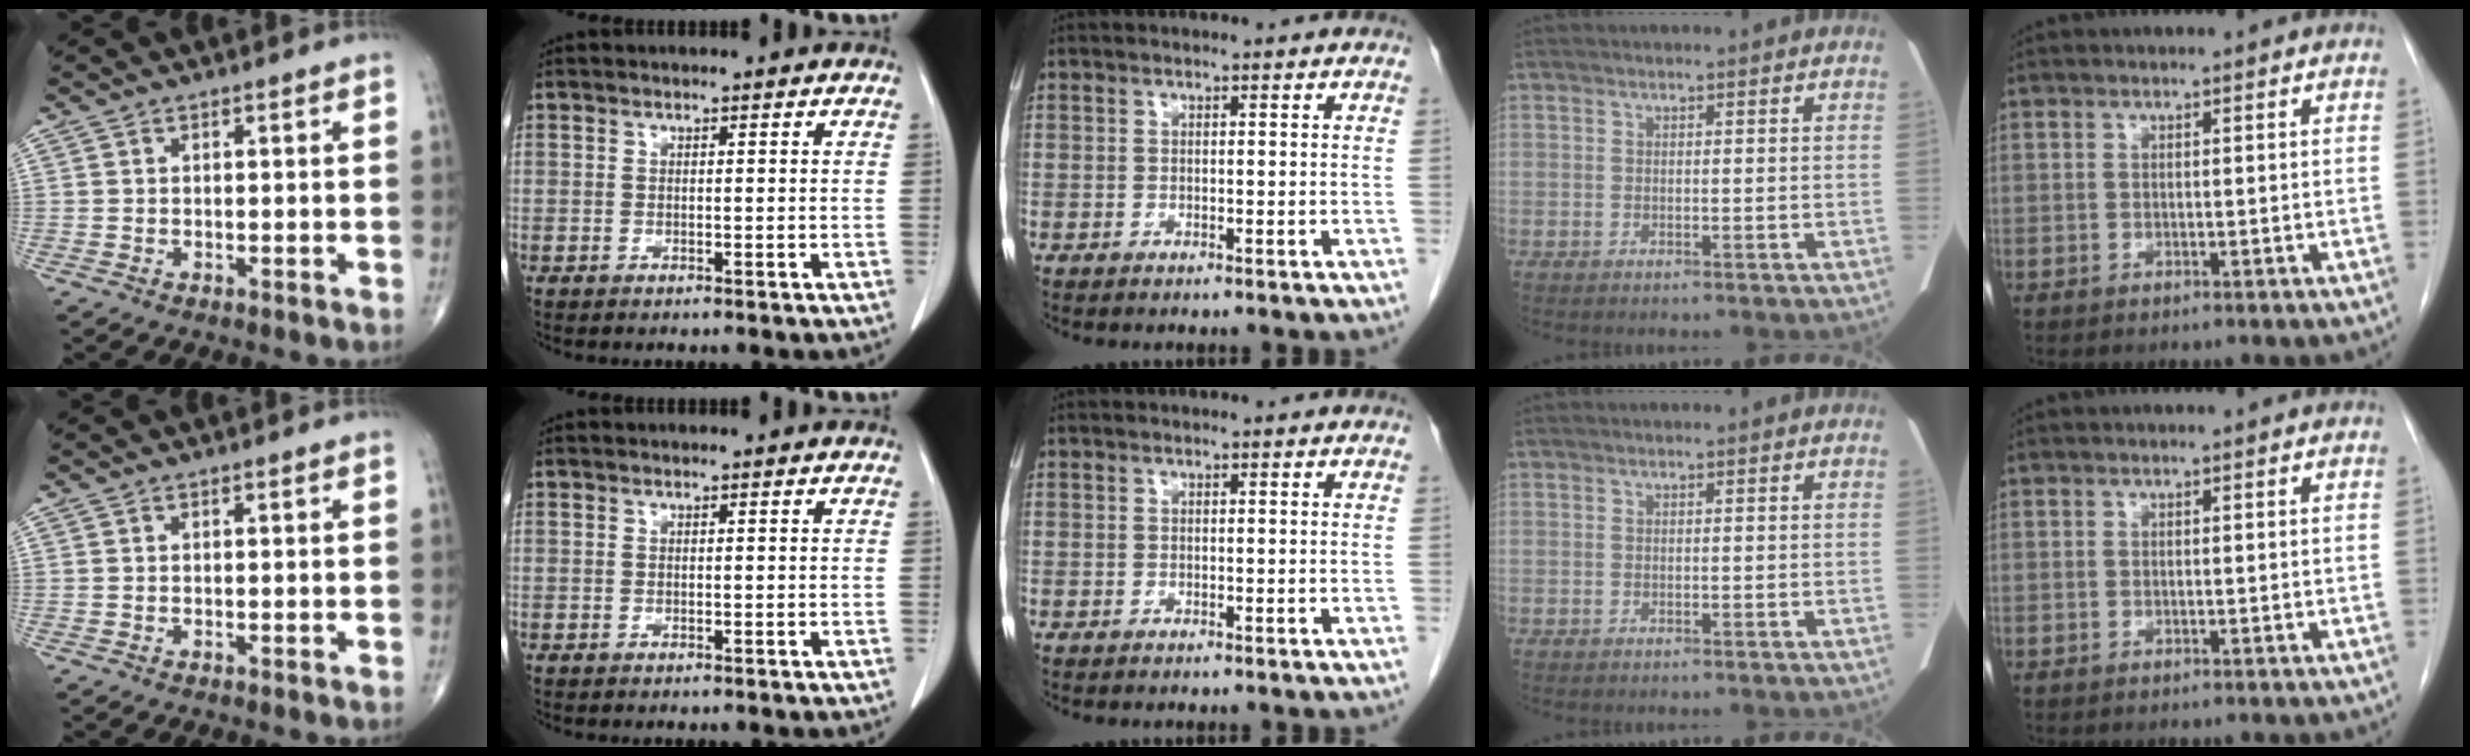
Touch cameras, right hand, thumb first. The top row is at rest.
{}